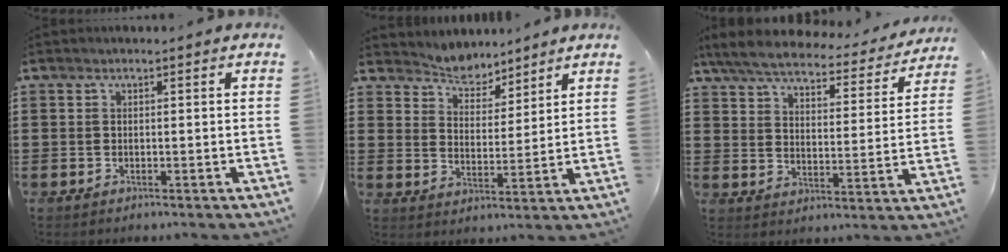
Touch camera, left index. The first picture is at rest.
{"total": 4.4, "force": [4.3, 1.0, -0.4], "torque": [-0.016, -0.024, 0.074]}
{"total": 5.7, "force": [5.3, 0.9, 2.0], "torque": [-0.065, -0.029, 0.088]}